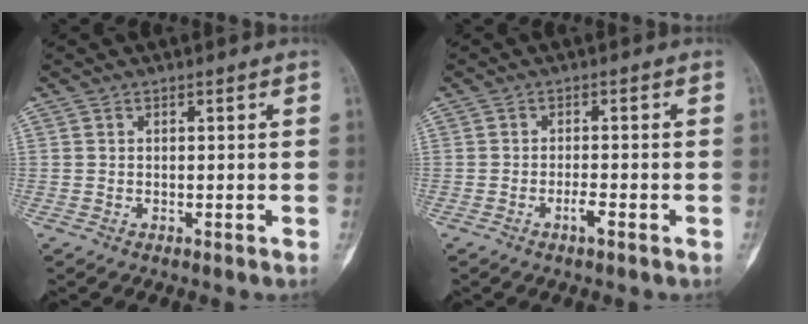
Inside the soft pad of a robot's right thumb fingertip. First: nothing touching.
{"total": 2.0, "force": [-1.1, 0.4, 1.7], "torque": [-0.032, 0.004, -0.023]}